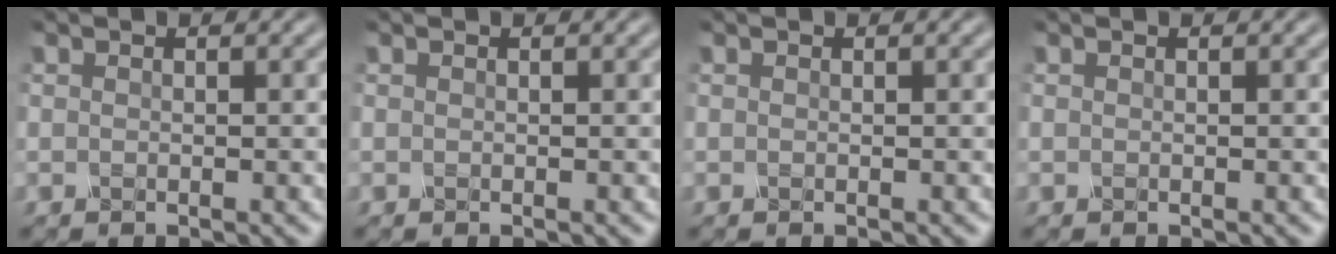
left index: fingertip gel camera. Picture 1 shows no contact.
{"total": 0.0}
{"total": 0.0}
{"total": 0.0}